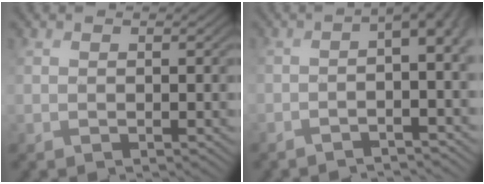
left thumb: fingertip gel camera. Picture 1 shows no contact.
{"total": 6.6, "force": [-1.4, 1.6, 6.3], "torque": [-0.072, -0.002, -0.026]}